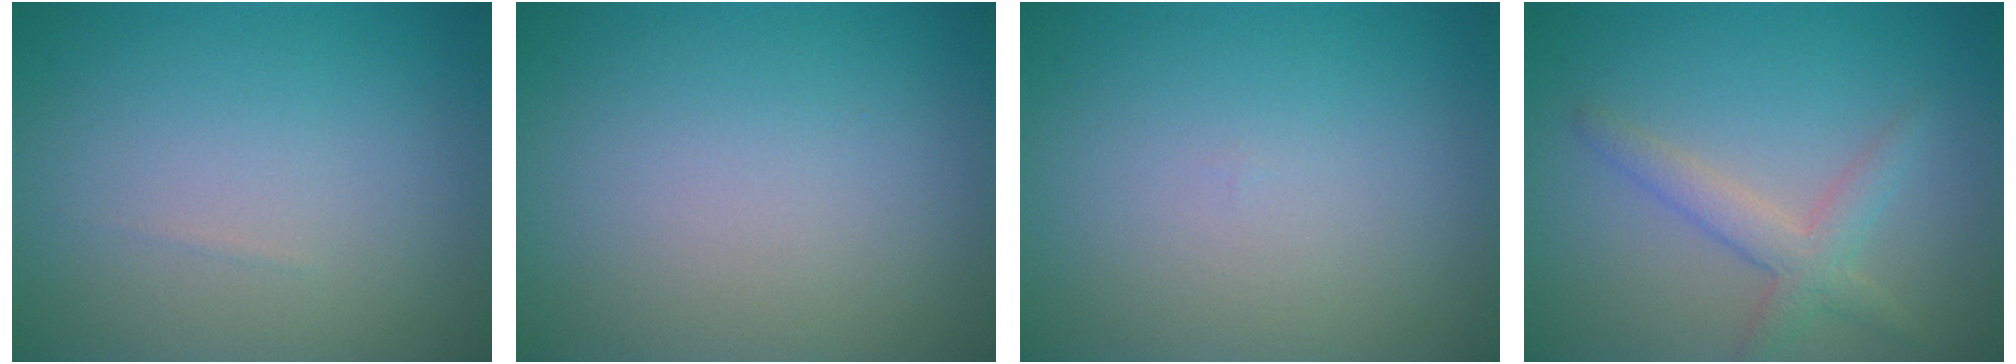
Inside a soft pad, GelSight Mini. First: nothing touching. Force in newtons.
{"total": 0.0}
{"total": 0.0}
{"total": 2.8, "press": 2.8, "slide": 0.2}